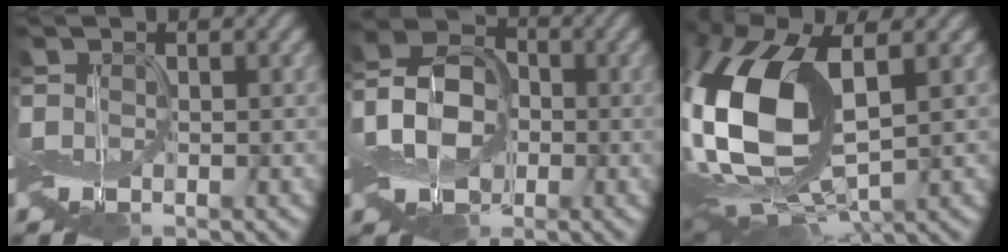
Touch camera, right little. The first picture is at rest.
{"total": 5.6, "force": [-1.9, 4.0, 3.5], "torque": [-0.064, 0.006, -0.048]}
{"total": 15.2, "force": [0.8, 7.5, 13.2], "torque": [-0.302, -0.002, 0.013]}